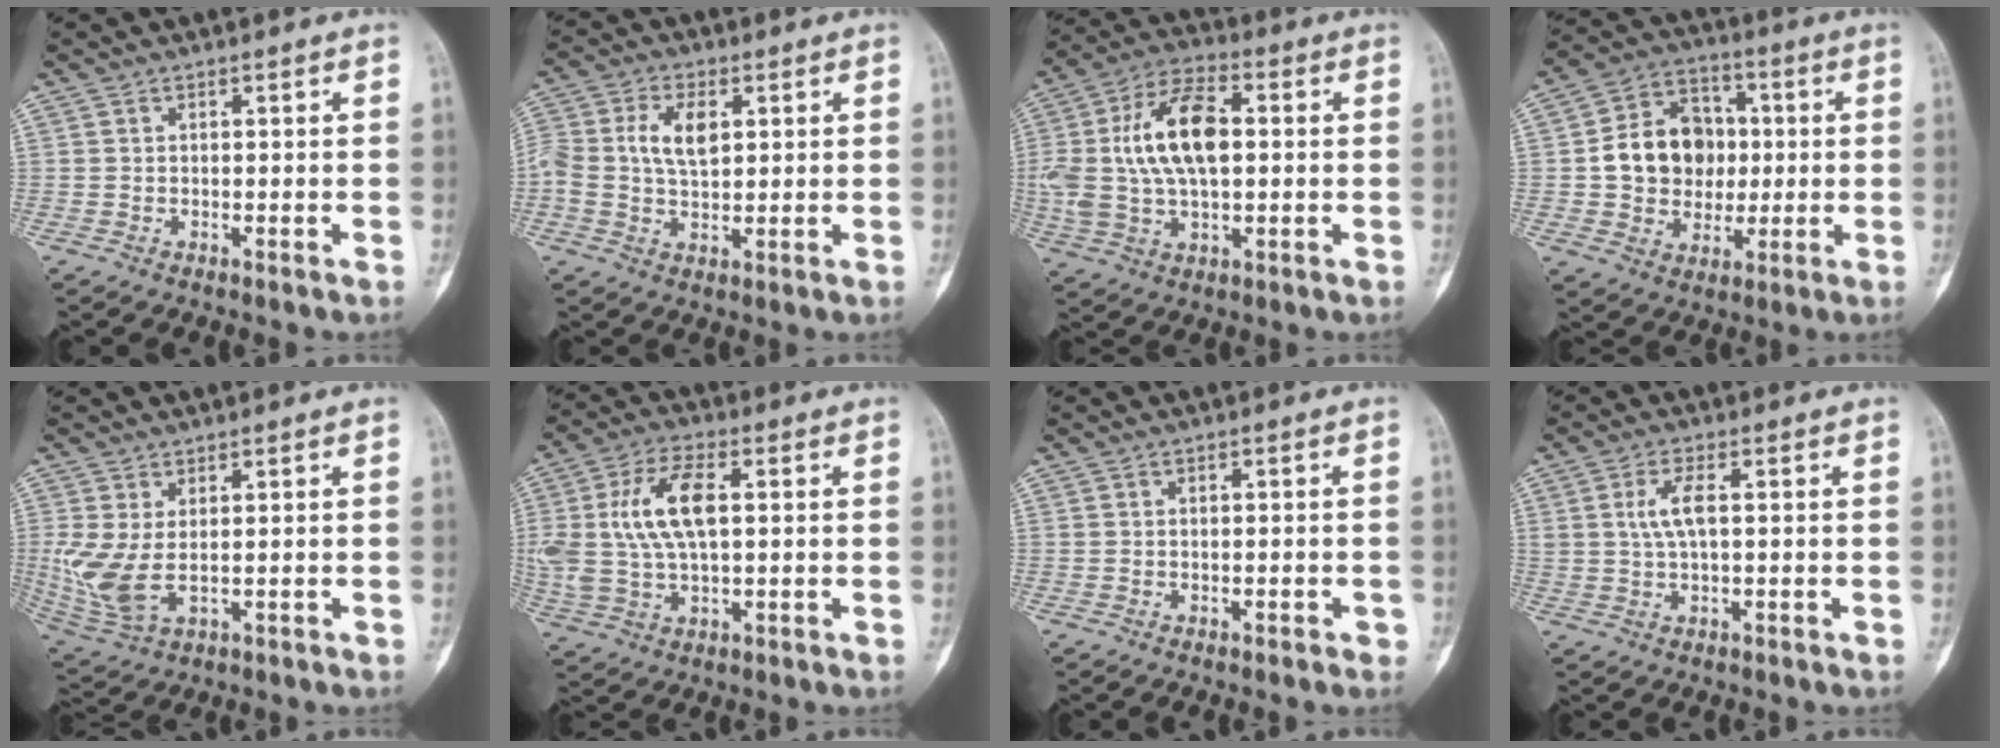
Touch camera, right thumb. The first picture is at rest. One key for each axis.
{"total": 8.8, "fx": 1.4, "fy": 5.3, "fz": 6.9, "tx": -0.143, "ty": 0.008, "tz": 0.027}
{"total": 16.7, "fx": 1.7, "fy": 8.8, "fz": 14.1, "tx": -0.280, "ty": 0.022, "tz": 0.032}
{"total": 14.1, "fx": 0.5, "fy": 11.6, "fz": 8.0, "tx": -0.094, "ty": 0.020, "tz": 0.010}
{"total": 8.1, "fx": 0.3, "fy": 4.3, "fz": 6.9, "tx": -0.166, "ty": -0.007, "tz": 0.021}
{"total": 13.0, "fx": 2.0, "fy": 6.3, "fz": 11.2, "tx": -0.237, "ty": 0.011, "tz": 0.042}
{"total": 1.7, "fx": -0.8, "fy": 0.8, "fz": 1.3, "tx": -0.019, "ty": 0.006, "tz": -0.007}
{"total": 4.6, "fx": 0.8, "fy": 1.6, "fz": 4.2, "tx": -0.096, "ty": 0.007, "tz": 0.019}